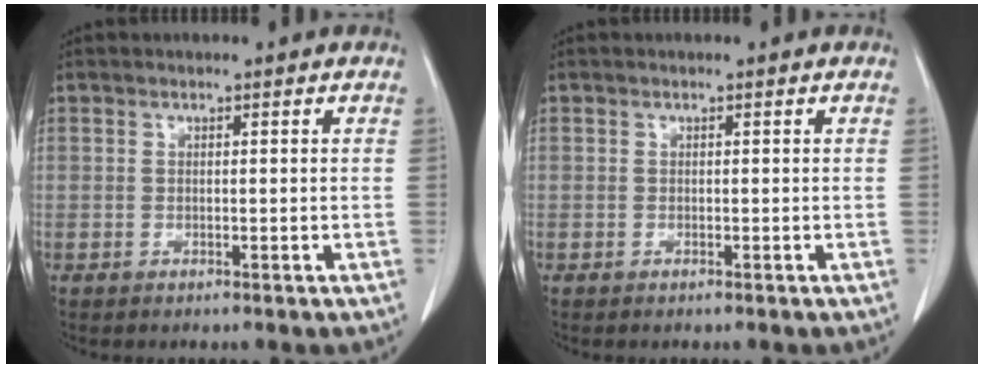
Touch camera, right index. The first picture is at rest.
{"total": 0.0}